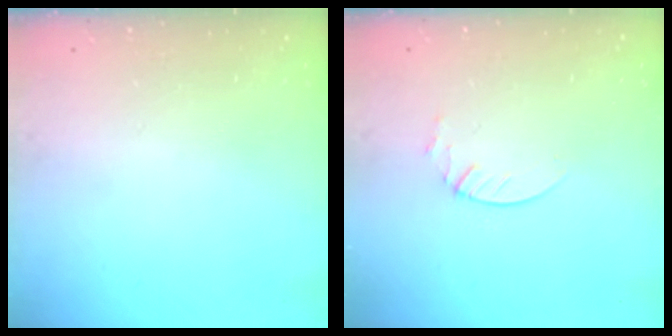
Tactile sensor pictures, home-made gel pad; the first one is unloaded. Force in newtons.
{"total": 1.9, "press": 1.9, "slide": 0.2}